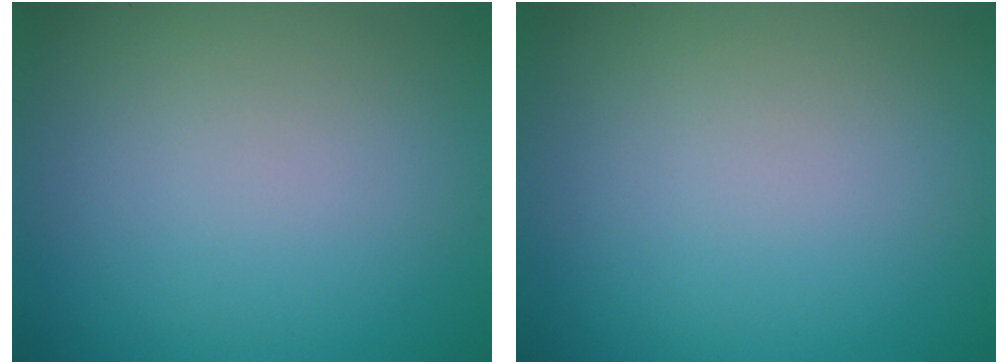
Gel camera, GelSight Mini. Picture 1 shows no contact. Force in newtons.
{"total": 0.0}